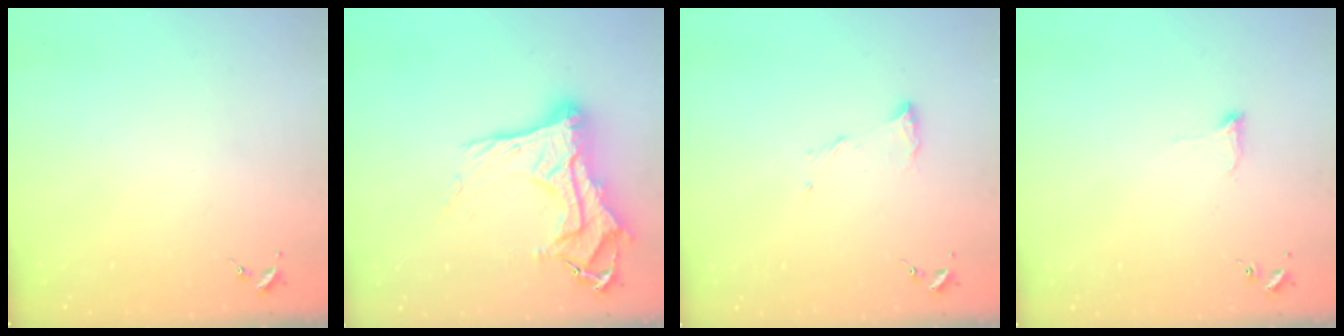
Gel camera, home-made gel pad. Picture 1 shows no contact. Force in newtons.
{"total": 21.2, "press": 21.1, "slide": 1.9}
{"total": 7.6, "press": 7.6, "slide": 0.2}
{"total": 4.5, "press": 4.5, "slide": 0.6}